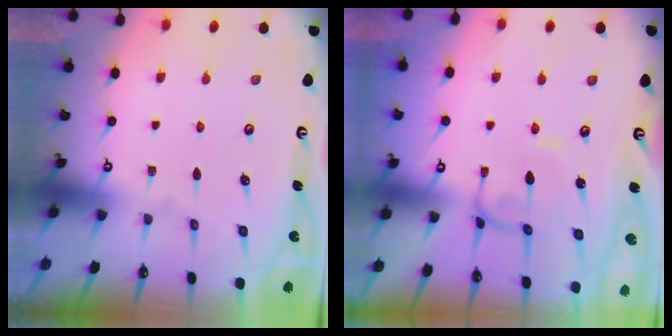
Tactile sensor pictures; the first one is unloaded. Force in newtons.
{"total": 0.9, "press": 0.9, "slide": 0.4}